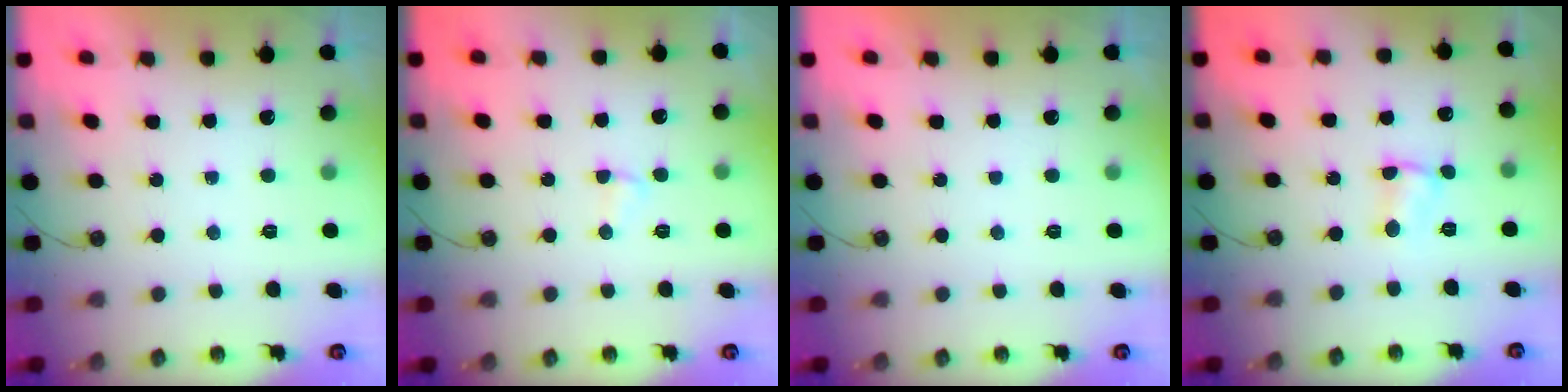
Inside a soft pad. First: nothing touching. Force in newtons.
{"total": 2.5, "press": 2.5, "slide": 0.7}
{"total": 0.0}
{"total": 2.9, "press": 2.8, "slide": 0.3}